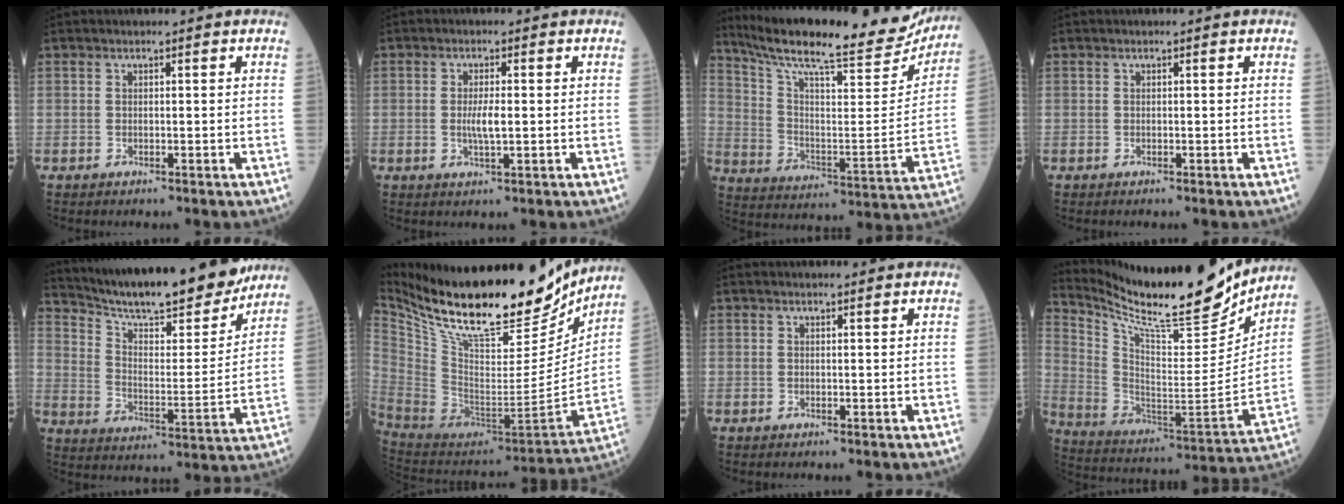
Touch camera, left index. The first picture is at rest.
{"total": 3.0, "force": [-0.3, 0.5, 2.9], "torque": [-0.058, -0.007, -0.006]}
{"total": 26.3, "force": [23.5, 3.5, 11.1], "torque": [-0.185, -0.052, 0.328]}
{"total": 0.0}
{"total": 21.7, "force": [19.3, 2.7, 9.5], "torque": [-0.155, -0.025, 0.283]}
{"total": 27.8, "force": [22.6, 6.9, 14.7], "torque": [-0.267, -0.028, 0.360]}
{"total": 1.1, "force": [1.0, 0.2, 0.2], "torque": [-0.006, 0.003, 0.013]}
{"total": 22.1, "force": [19.6, 2.5, 9.9], "torque": [-0.190, -0.058, 0.312]}